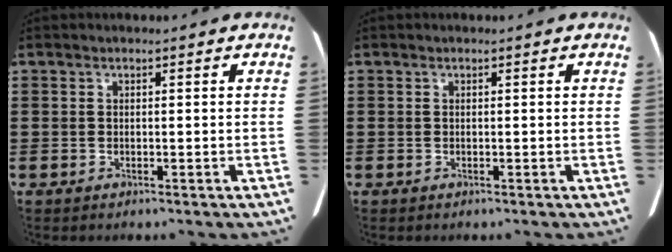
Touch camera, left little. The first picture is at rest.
{"total": 0.0}